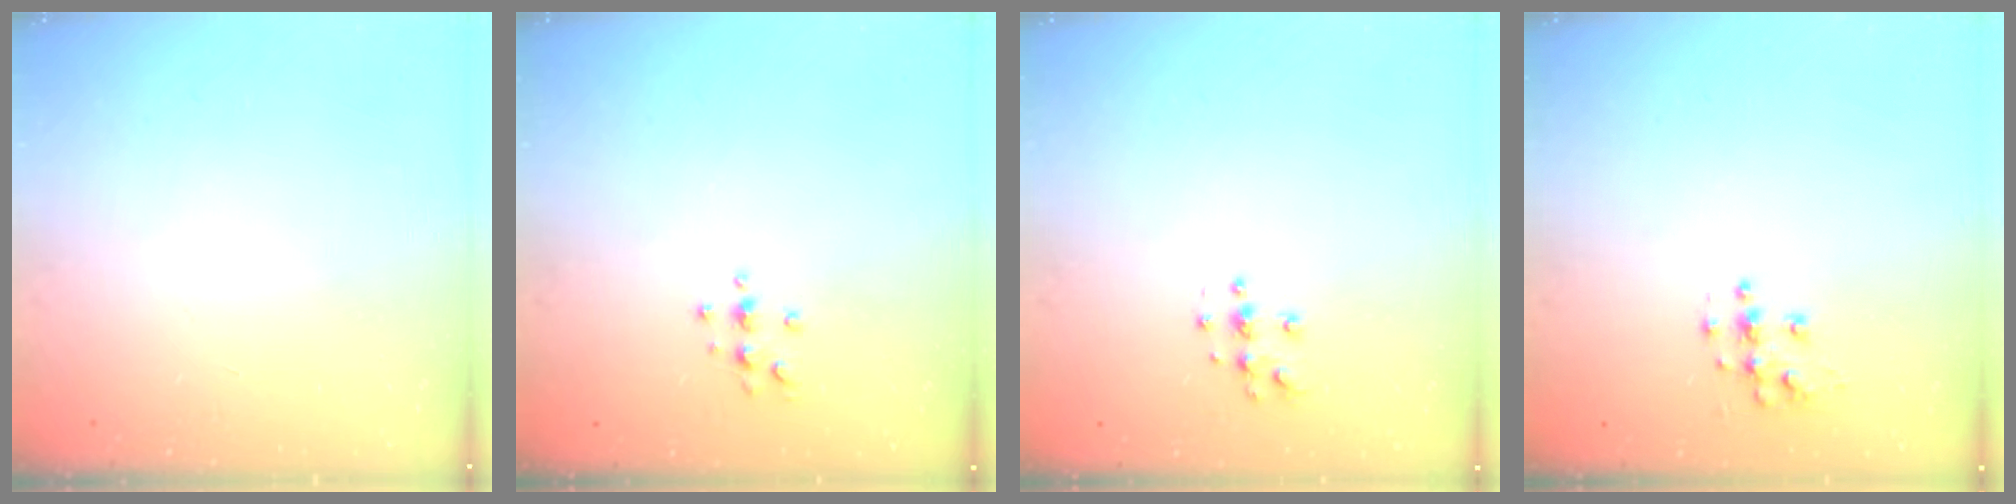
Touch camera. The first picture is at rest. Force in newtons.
{"total": 3.3, "press": 3.3, "slide": 0.4}
{"total": 4.6, "press": 4.6, "slide": 0.2}
{"total": 6.3, "press": 6.3, "slide": 0.3}